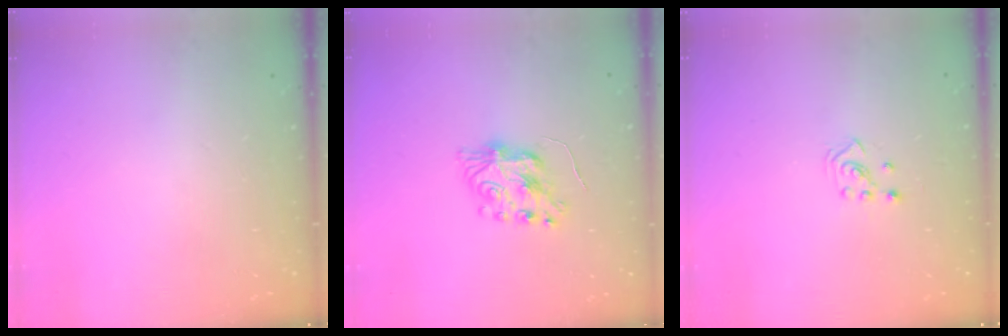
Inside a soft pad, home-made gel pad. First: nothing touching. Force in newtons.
{"total": 8.7, "press": 8.6, "slide": 0.6}
{"total": 2.3, "press": 2.2, "slide": 0.8}